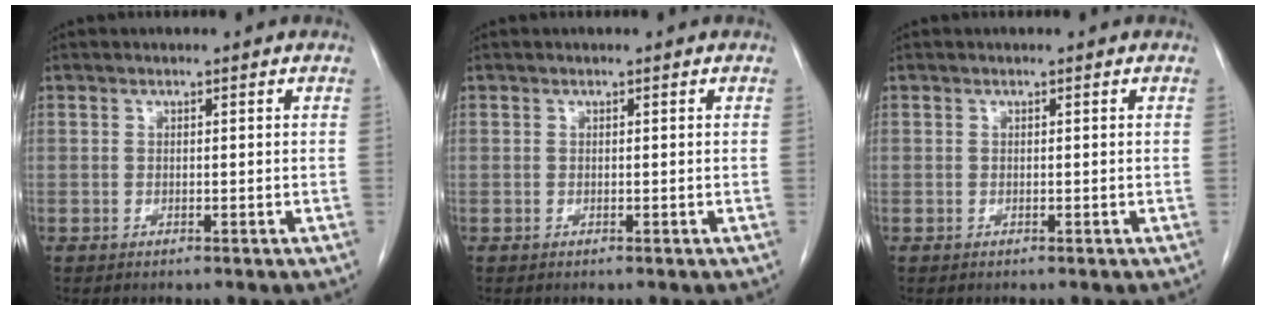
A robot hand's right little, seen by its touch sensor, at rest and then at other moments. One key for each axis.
{"total": 0.0}
{"total": 0.0}